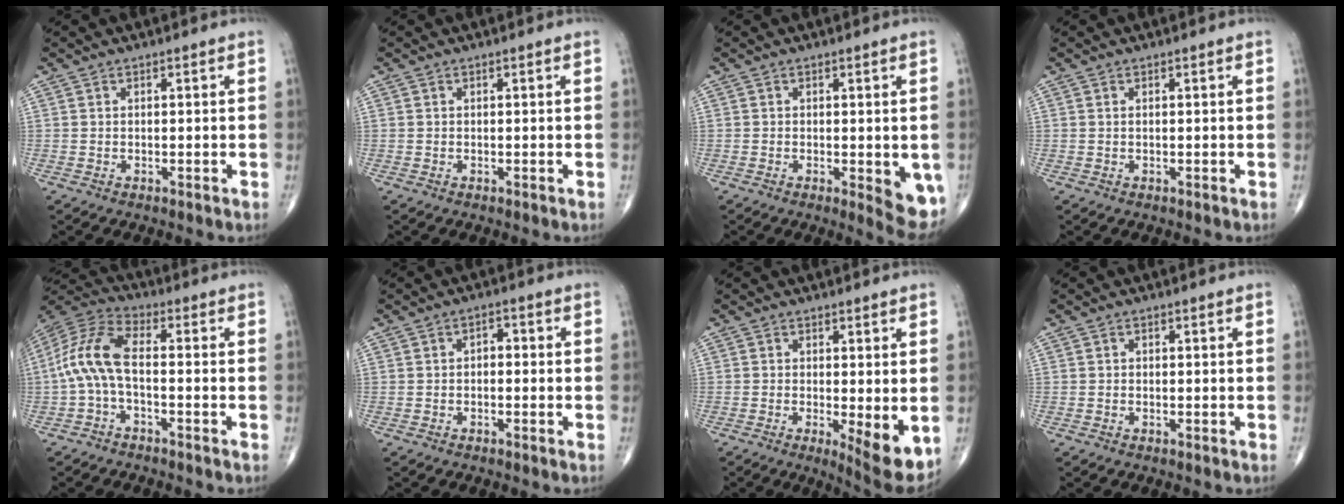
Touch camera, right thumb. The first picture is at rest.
{"total": 0.0}
{"total": 6.5, "force": [-1.5, 2.4, 5.9], "torque": [-0.061, -0.013, -0.016]}
{"total": 0.0}
{"total": 11.0, "force": [-1.8, 4.6, 9.9], "torque": [-0.216, 0.041, -0.046]}
{"total": 2.1, "force": [-0.2, 1.3, 1.7], "torque": [-0.014, 0.010, -0.010]}
{"total": 7.7, "force": [-1.2, 2.3, 7.3], "torque": [-0.101, -0.022, -0.014]}
{"total": 0.0}